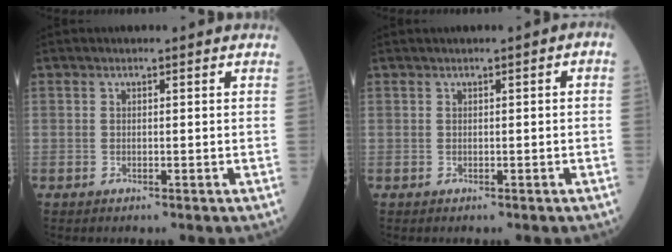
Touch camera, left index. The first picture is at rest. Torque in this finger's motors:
{"motor_torque": [0.98, -1.16, 0.26, 0.09]}